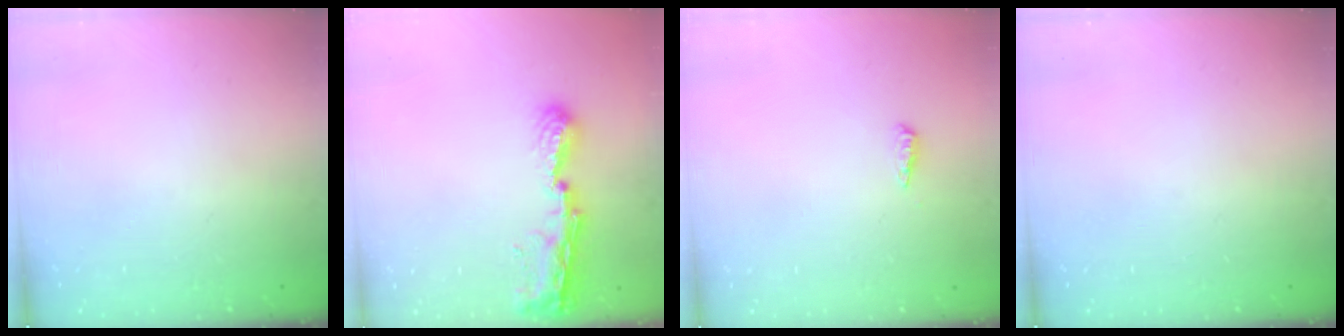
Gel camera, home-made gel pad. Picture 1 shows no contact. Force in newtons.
{"total": 8.9, "press": 8.9, "slide": 0.9}
{"total": 4.9, "press": 4.8, "slide": 1.2}
{"total": 0.0}